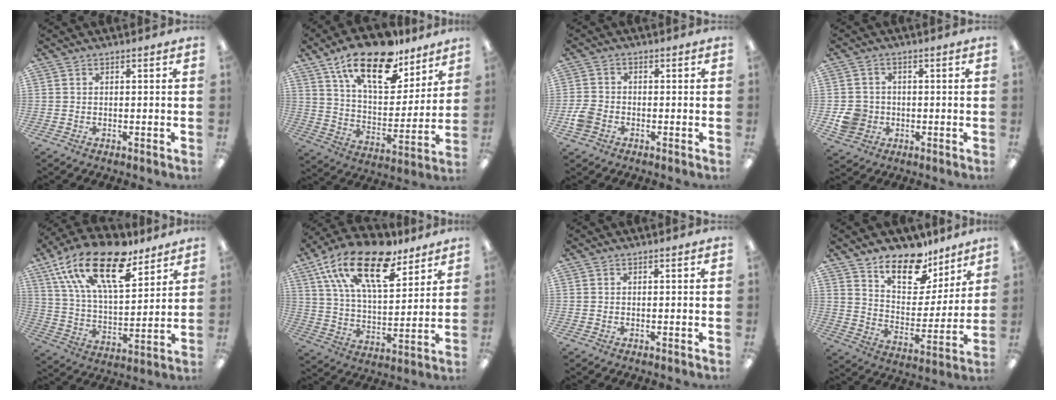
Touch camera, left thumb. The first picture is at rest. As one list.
[{"total": 21.5, "force": [14.6, 9.2, 12.7], "torque": [-0.208, -0.081, 0.251]}, {"total": 4.7, "force": [-2.0, 3.6, 2.2], "torque": [-0.031, 0.011, -0.036]}, {"total": 6.6, "force": [-1.1, 6.2, 2.0], "torque": [-0.030, 0.015, -0.015]}, {"total": 22.3, "force": [14.2, 9.4, 14.4], "torque": [-0.260, -0.073, 0.248]}, {"total": 21.5, "force": [13.6, 9.3, 13.8], "torque": [-0.249, -0.067, 0.236]}, {"total": 0.0}, {"total": 14.2, "force": [11.2, 6.7, 5.8], "torque": [-0.094, -0.080, 0.203]}]